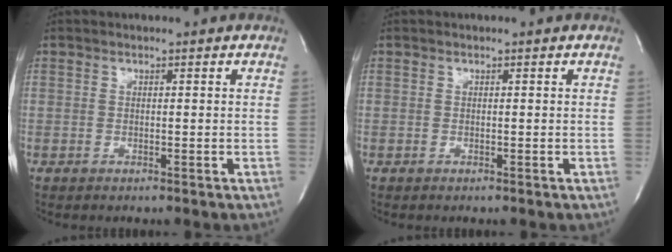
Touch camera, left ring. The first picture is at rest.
{"total": 0.0}